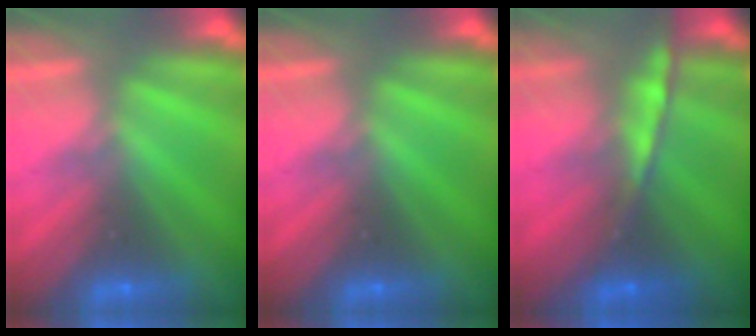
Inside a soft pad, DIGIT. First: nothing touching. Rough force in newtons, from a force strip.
{"total": 0.0}
{"total": 6.5}